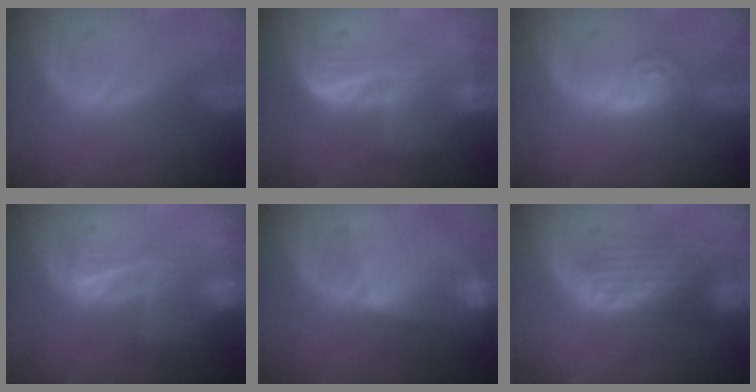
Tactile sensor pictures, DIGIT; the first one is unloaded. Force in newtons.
{"total": 6.5, "press": 5.6, "slide": 3.4}
{"total": 4.9, "press": 4.2, "slide": 2.5}
{"total": 6.6, "press": 5.6, "slide": 3.5}
{"total": 7.3, "press": 7.0, "slide": 2.2}
{"total": 6.4, "press": 6.4, "slide": 0.5}